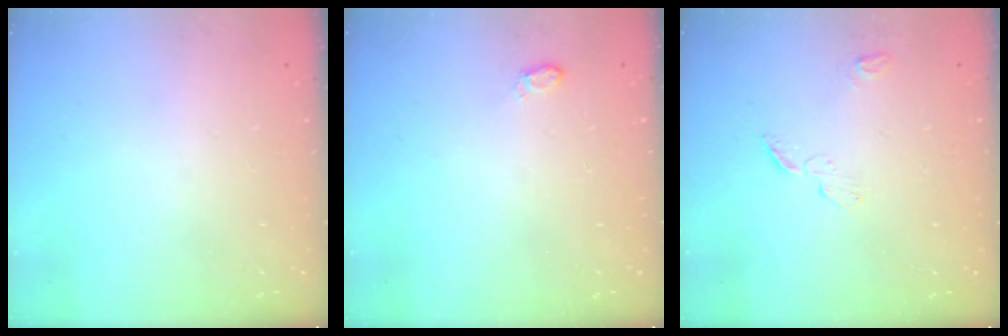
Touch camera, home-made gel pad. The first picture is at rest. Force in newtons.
{"total": 4.8, "press": 4.8, "slide": 0.6}
{"total": 3.8, "press": 3.8, "slide": 0.4}